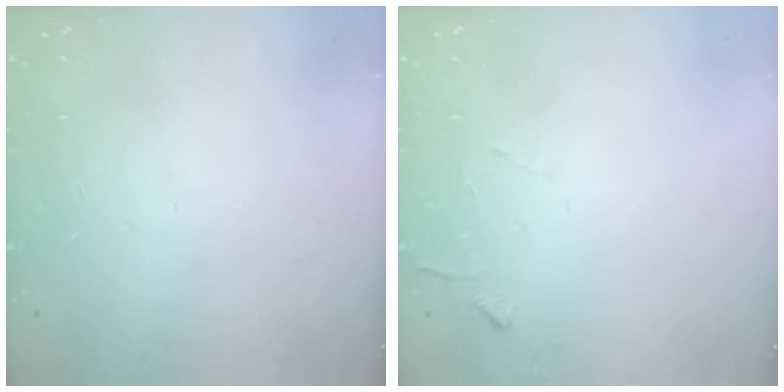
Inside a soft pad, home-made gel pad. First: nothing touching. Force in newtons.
{"total": 4.7, "press": 4.6, "slide": 0.6}